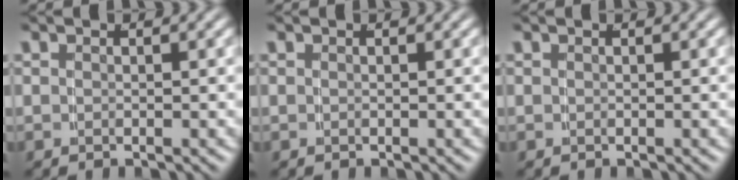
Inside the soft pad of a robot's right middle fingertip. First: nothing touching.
{"total": 0.0}
{"total": 0.0}